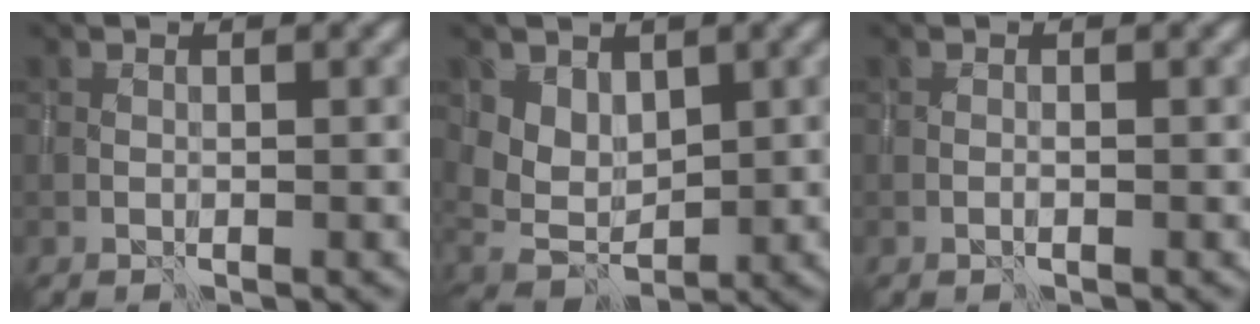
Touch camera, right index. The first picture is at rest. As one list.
[{"total": 3.2, "force": [1.6, 2.4, 1.3], "torque": [-0.022, -0.008, 0.030]}, {"total": 0.0}]